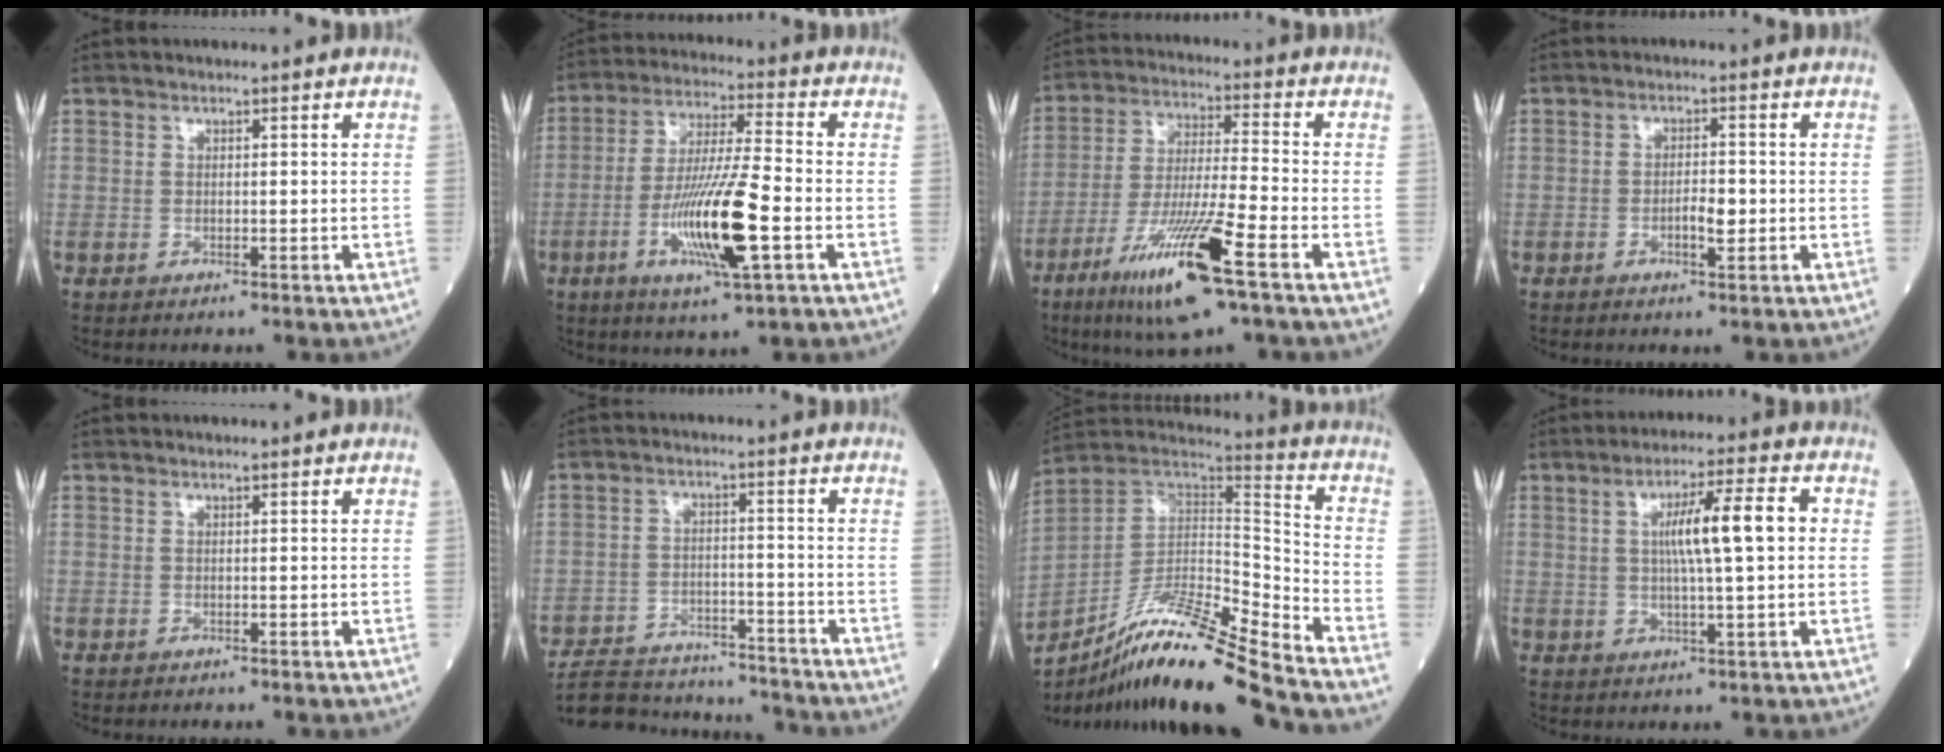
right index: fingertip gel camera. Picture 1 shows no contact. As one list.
[{"total": 13.7, "force": [-4.1, 0.8, 13.0], "torque": [-0.250, -0.013, -0.076]}, {"total": 14.8, "force": [-7.7, 0.4, 12.6], "torque": [-0.250, -0.031, -0.139]}, {"total": 3.1, "force": [-0.8, 0.9, 2.8], "torque": [-0.047, 0.003, -0.012]}, {"total": 0.0}, {"total": 15.2, "force": [-14.5, 2.9, 3.5], "torque": [-0.071, 0.011, -0.217]}, {"total": 20.3, "force": [-15.8, 0.2, 12.8], "torque": [-0.253, -0.008, -0.291]}, {"total": 8.8, "force": [1.2, 0.5, 8.7], "torque": [-0.146, 0.012, 0.020]}]